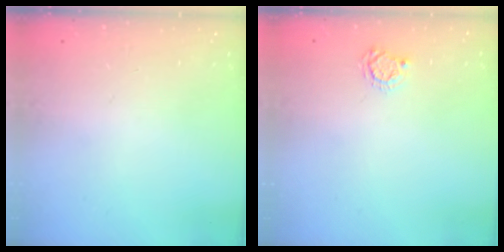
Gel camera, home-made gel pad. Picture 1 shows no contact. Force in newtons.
{"total": 3.4, "press": 3.4, "slide": 0.4}